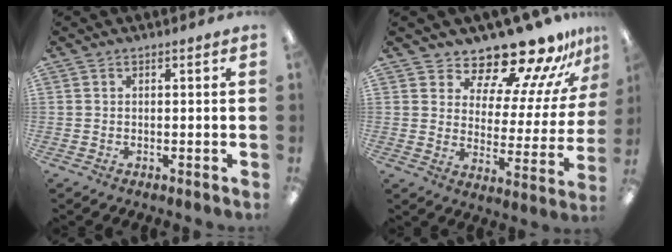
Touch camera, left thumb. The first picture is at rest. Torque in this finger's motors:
{"motor_torque": [0.20, 0.31, -0.26, 0.03, -0.02]}